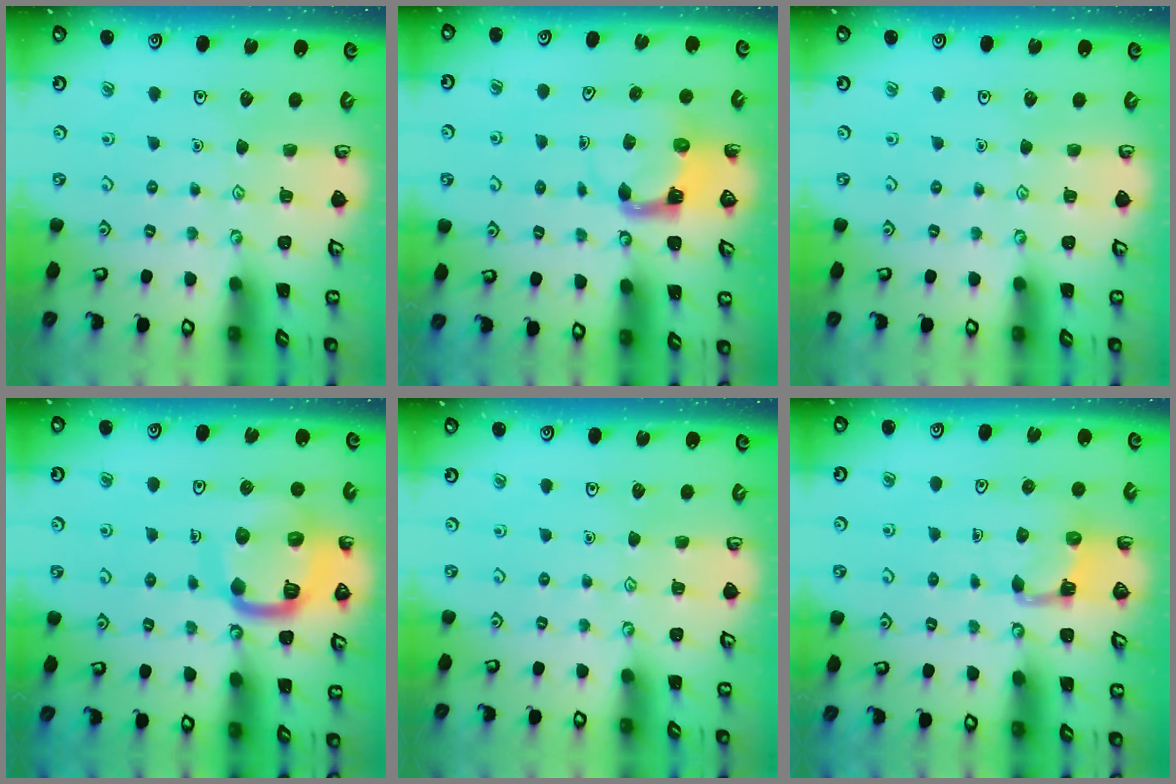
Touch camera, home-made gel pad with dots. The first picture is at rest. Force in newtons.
{"total": 3.9, "press": 3.9, "slide": 0.7}
{"total": 0.0}
{"total": 15.7, "press": 15.6, "slide": 1.5}
{"total": 0.0}
{"total": 3.4, "press": 3.4, "slide": 0.6}